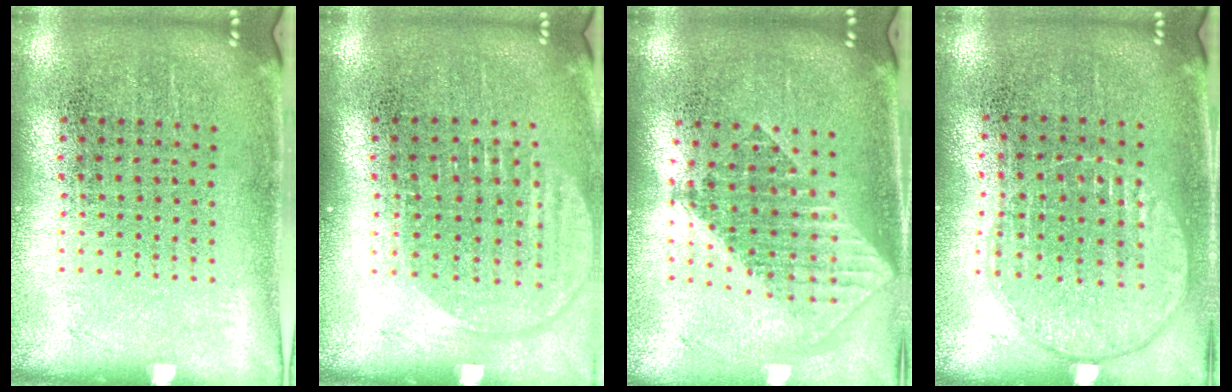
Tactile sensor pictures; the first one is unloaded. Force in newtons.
{"total": 1.5, "press": 1.3, "slide": 0.8}
{"total": 1.8, "press": 1.5, "slide": 1.1}
{"total": 0.9, "press": 0.9, "slide": 0.4}